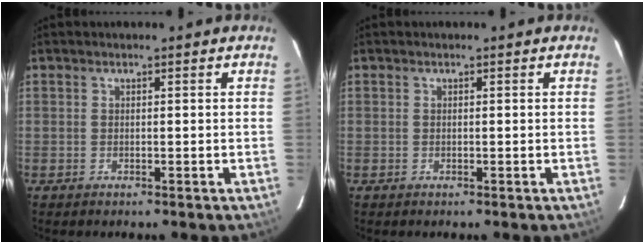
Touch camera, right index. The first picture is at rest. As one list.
[{"total": 0.0}]